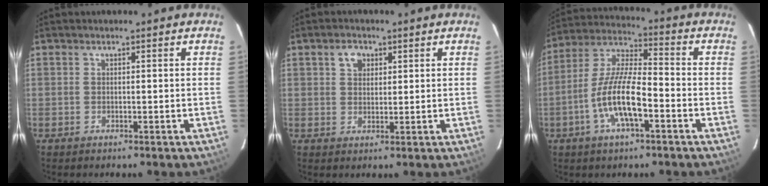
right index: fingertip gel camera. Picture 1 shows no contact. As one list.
[{"total": 3.4, "force": [1.5, 2.6, 1.6], "torque": [-0.023, 0.011, 0.027]}, {"total": 12.3, "force": [-4.8, 3.3, 10.9], "torque": [-0.225, 0.000, -0.093]}]